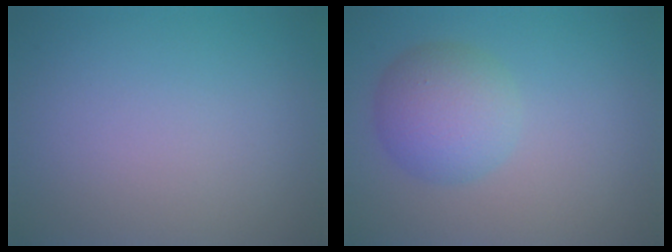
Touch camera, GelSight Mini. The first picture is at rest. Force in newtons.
{"total": 4.4, "press": 4.4, "slide": 0.2}